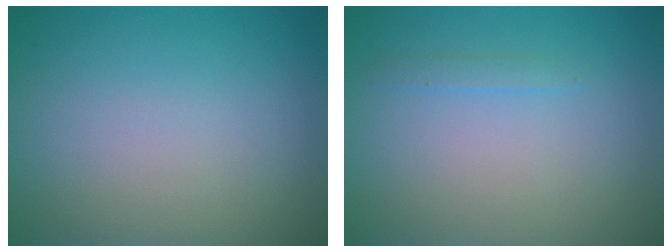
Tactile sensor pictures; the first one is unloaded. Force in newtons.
{"total": 0.7, "press": 0.7, "slide": 0.1}